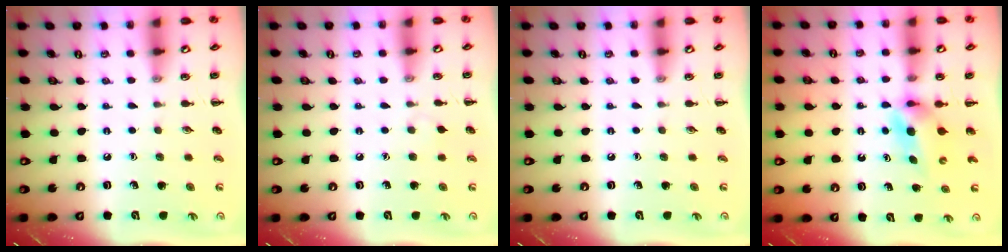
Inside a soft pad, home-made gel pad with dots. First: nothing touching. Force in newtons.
{"total": 2.6, "press": 2.4, "slide": 1.1}
{"total": 0.0}
{"total": 3.9, "press": 3.9, "slide": 0.5}